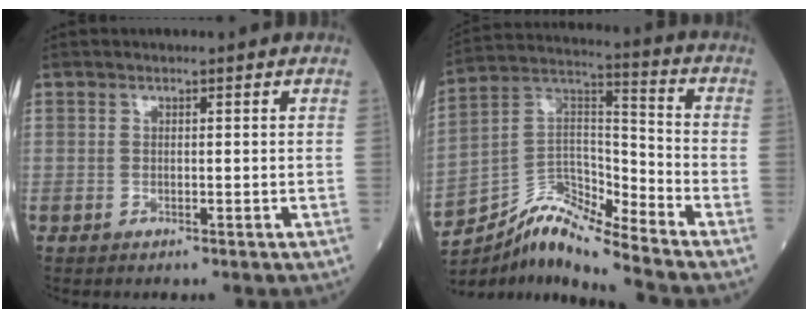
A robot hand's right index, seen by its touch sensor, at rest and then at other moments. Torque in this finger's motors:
{"motor_torque": [-0.45, -0.36, 0.08, 0.00]}